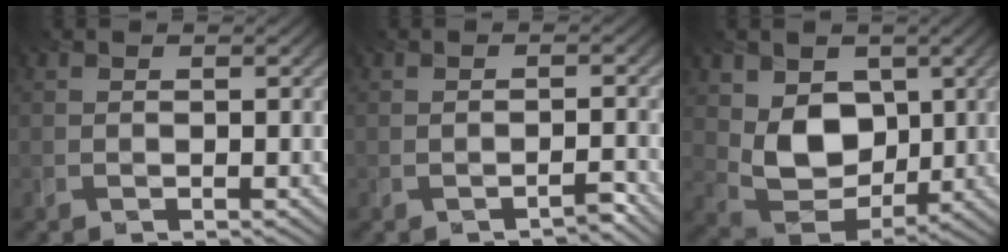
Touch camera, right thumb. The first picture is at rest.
{"total": 1.0, "force": [-0.9, 0.0, 0.4], "torque": [-0.009, 0.005, -0.013]}
{"total": 8.1, "force": [2.1, 6.1, 4.8], "torque": [-0.120, -0.014, 0.034]}